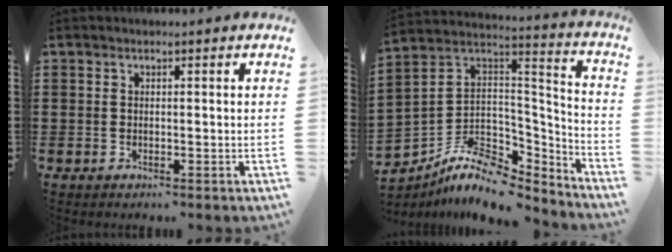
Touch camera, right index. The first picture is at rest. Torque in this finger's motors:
{"motor_torque": [-0.20, -0.05, 0.18, 0.02]}